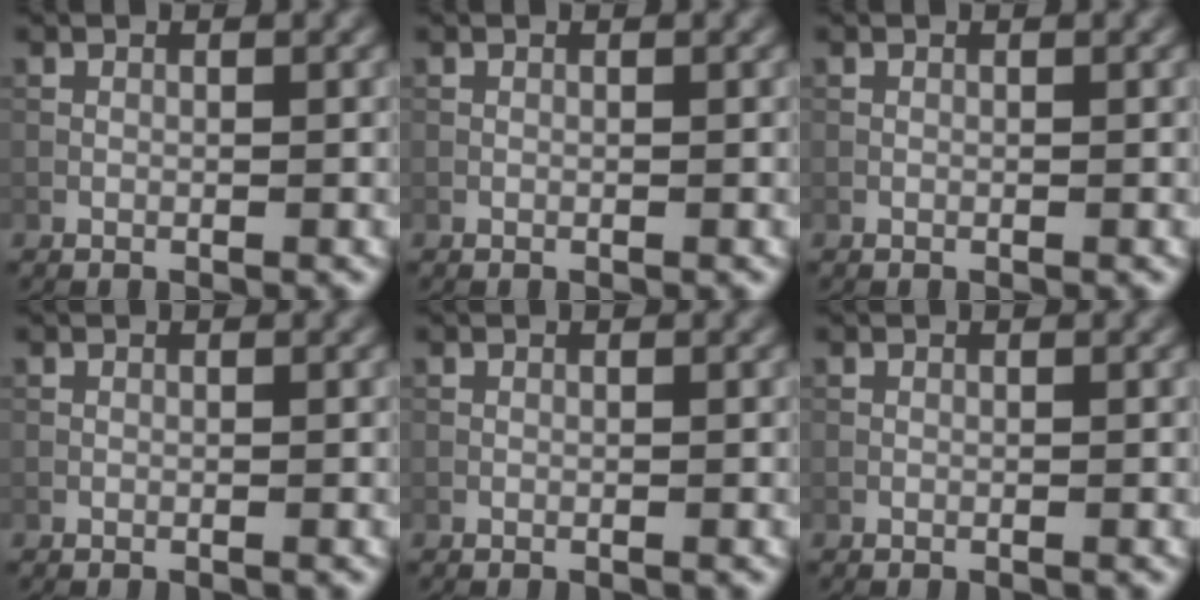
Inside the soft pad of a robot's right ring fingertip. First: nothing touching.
{"total": 0.0}
{"total": 0.0}
{"total": 0.0}
{"total": 0.0}
{"total": 0.0}